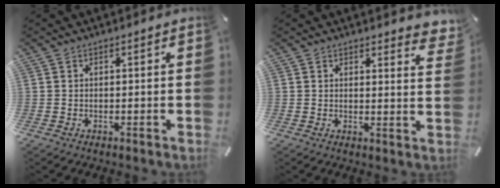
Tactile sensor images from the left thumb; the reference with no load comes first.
{"total": 3.3, "force": [2.8, 1.4, 1.3], "torque": [0.000, -0.021, 0.044]}